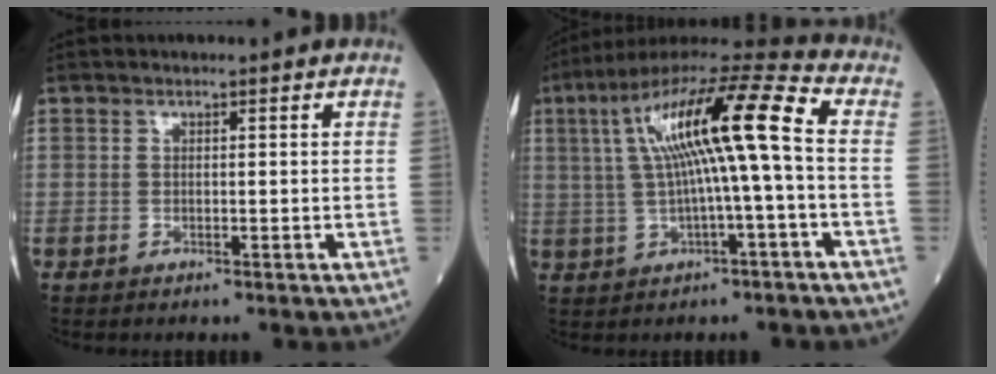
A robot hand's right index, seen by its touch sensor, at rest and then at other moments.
{"total": 15.7, "force": [1.9, 1.3, 15.5], "torque": [-0.277, 0.041, 0.030]}